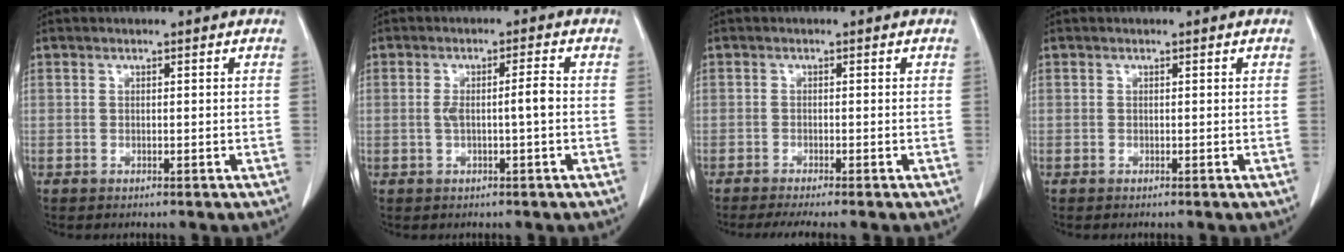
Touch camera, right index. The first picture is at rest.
{"total": 3.7, "force": [-0.3, 0.2, 3.7], "torque": [-0.070, 0.009, -0.001]}
{"total": 4.2, "force": [-3.5, -0.3, 2.3], "torque": [-0.027, -0.008, -0.055]}
{"total": 0.0}